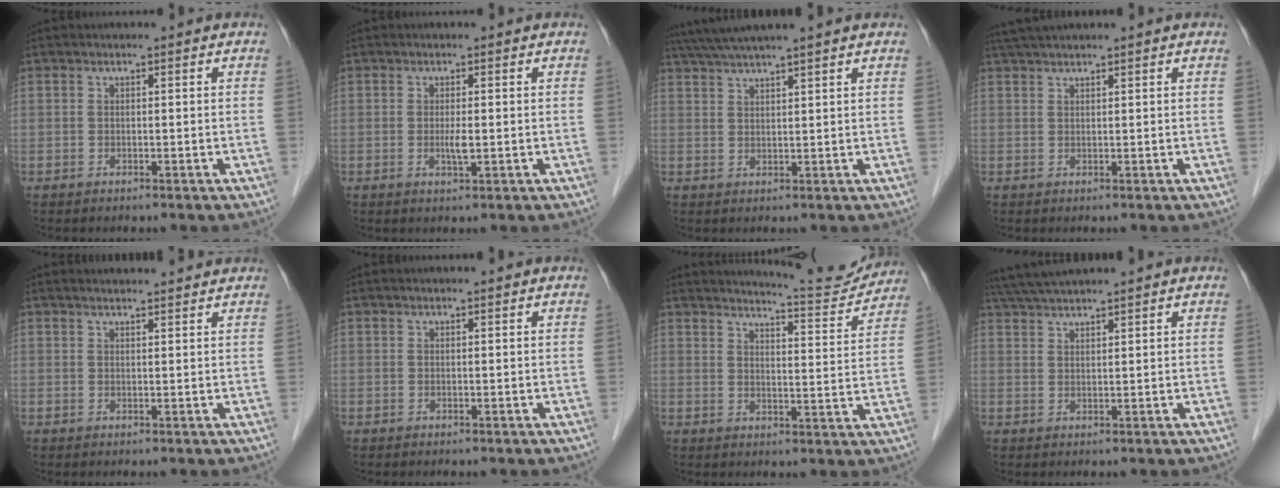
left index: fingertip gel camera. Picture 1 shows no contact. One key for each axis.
{"total": 1.7, "fx": -0.1, "fy": 0.3, "fz": 1.7, "tx": -0.034, "ty": -0.003, "tz": -0.002}
{"total": 8.4, "fx": 7.2, "fy": -0.9, "fz": 4.3, "tx": -0.077, "ty": 0.037, "tz": 0.111}
{"total": 3.7, "fx": 3.3, "fy": -0.3, "fz": 1.7, "tx": -0.027, "ty": 0.030, "tz": 0.062}
{"total": 5.9, "fx": 5.7, "fy": 0.3, "fz": 1.5, "tx": -0.020, "ty": 0.025, "tz": 0.065}
{"total": 1.1, "fx": 1.0, "fy": 0.0, "fz": 0.4, "tx": -0.006, "ty": 0.012, "tz": 0.016}
{"total": 10.5, "fx": 10.4, "fy": 0.0, "fz": 1.5, "tx": -0.025, "ty": -0.018, "tz": 0.131}
{"total": 6.3, "fx": 5.7, "fy": -0.7, "fz": 2.6, "tx": -0.051, "ty": 0.033, "tz": 0.105}